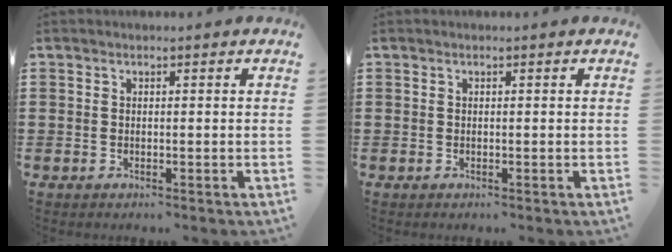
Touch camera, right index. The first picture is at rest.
{"total": 0.0}